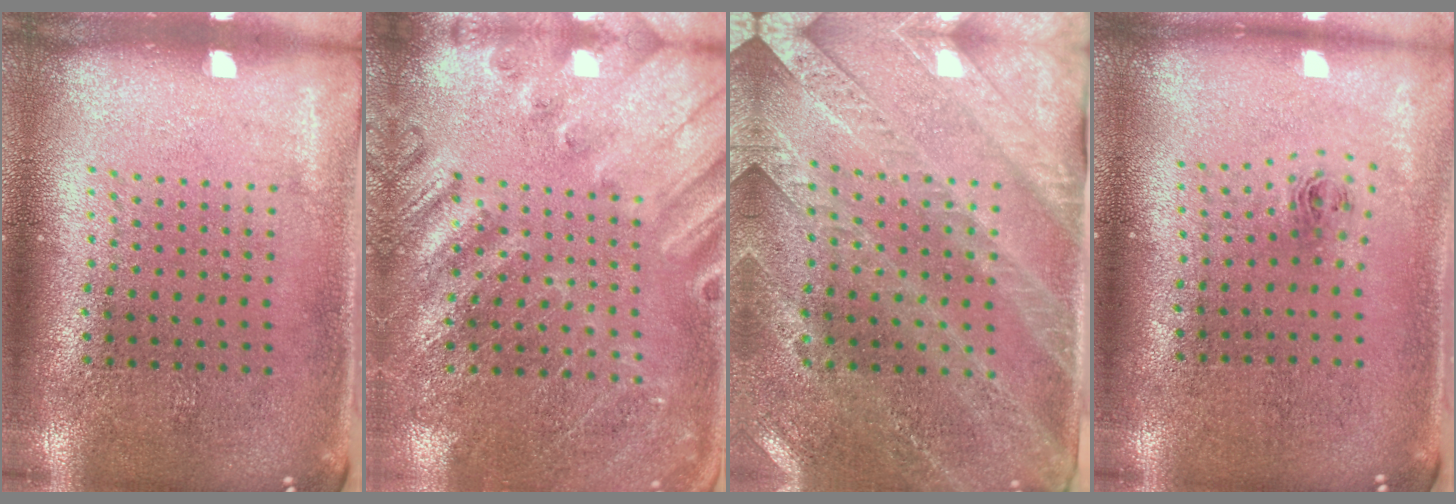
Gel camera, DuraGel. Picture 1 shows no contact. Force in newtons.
{"total": 2.4, "press": 2.4, "slide": 0.3}
{"total": 2.7, "press": 2.5, "slide": 1.0}
{"total": 0.9, "press": 0.3, "slide": 0.8}